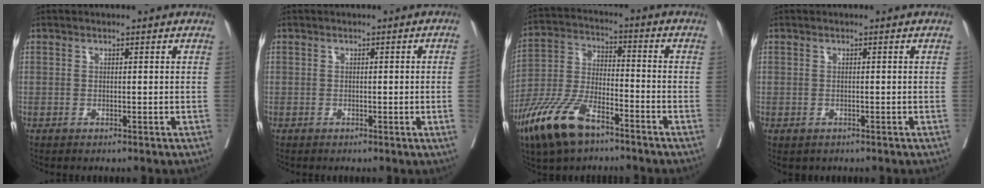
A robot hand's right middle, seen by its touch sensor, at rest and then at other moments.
{"total": 2.8, "force": [-0.3, -0.8, 2.7], "torque": [-0.042, -0.002, 0.000]}
{"total": 13.1, "force": [-8.5, 4.6, 8.8], "torque": [-0.192, -0.013, -0.166]}
{"total": 1.0, "force": [-0.6, 0.7, 0.3], "torque": [-0.010, -0.001, -0.005]}